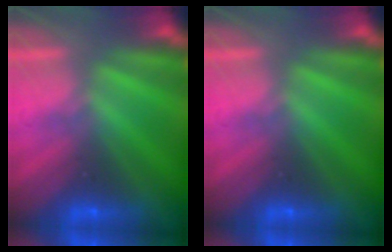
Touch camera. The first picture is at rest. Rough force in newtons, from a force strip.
{"total": 0.0}